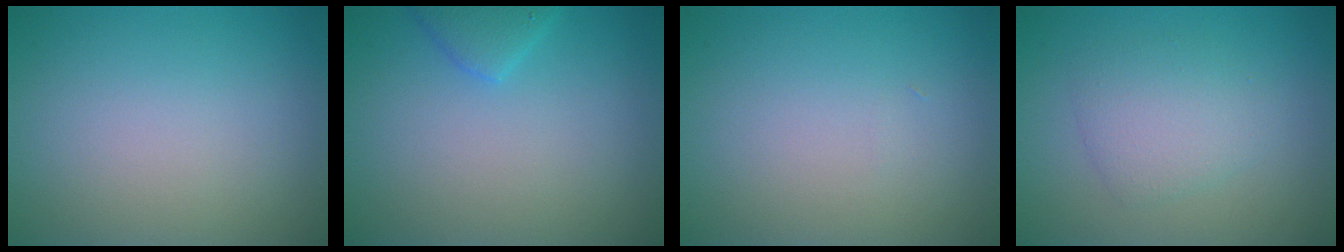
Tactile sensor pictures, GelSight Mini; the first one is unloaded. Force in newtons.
{"total": 1.9, "press": 1.9, "slide": 0.1}
{"total": 0.0}
{"total": 2.9, "press": 2.9, "slide": 0.1}